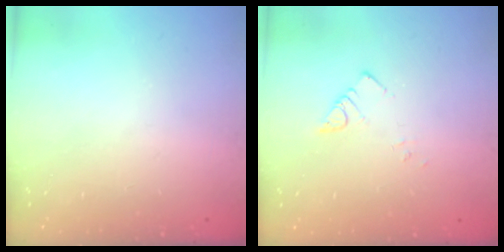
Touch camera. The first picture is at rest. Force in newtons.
{"total": 2.5, "press": 2.5, "slide": 0.3}